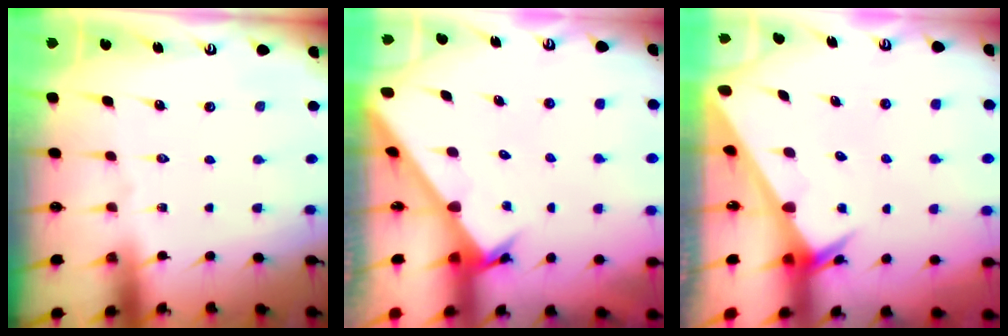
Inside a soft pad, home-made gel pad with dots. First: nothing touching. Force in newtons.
{"total": 2.6, "press": 2.6, "slide": 0.3}
{"total": 2.8, "press": 2.8, "slide": 0.0}